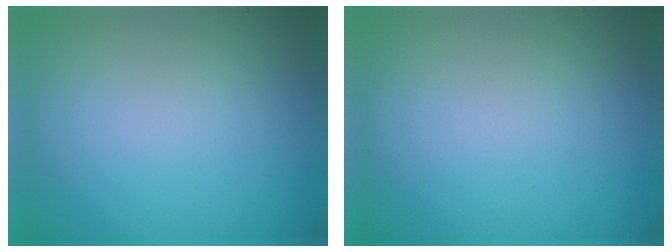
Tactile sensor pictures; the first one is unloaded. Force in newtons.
{"total": 0.0}